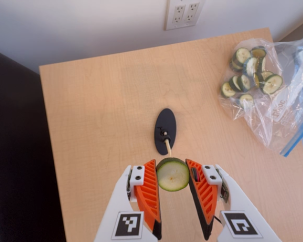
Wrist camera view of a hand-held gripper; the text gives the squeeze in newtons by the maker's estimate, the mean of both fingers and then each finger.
{"total": 8.4, "left": 8.1, "right": 8.7}